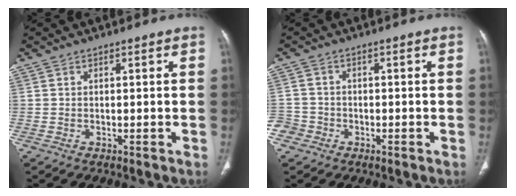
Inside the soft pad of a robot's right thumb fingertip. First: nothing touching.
{"total": 3.9, "force": [-1.9, 3.4, 0.5], "torque": [0.001, 0.017, -0.041]}